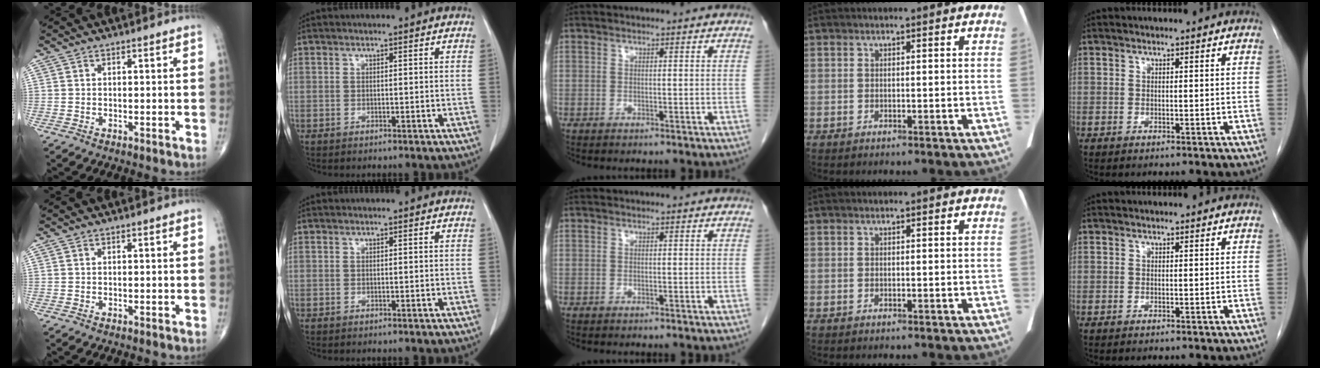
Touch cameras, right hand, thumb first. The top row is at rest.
{}